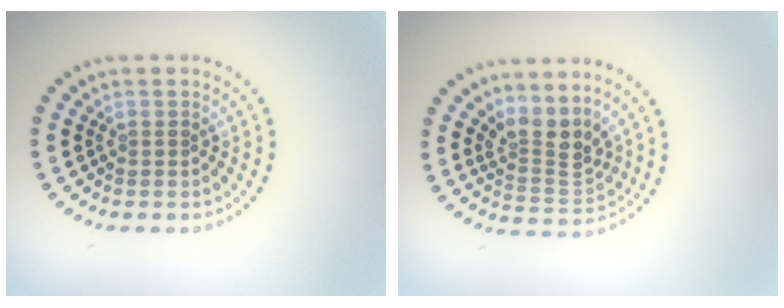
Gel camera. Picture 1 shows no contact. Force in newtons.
{"total": 3.2, "press": 2.3, "slide": 2.2}